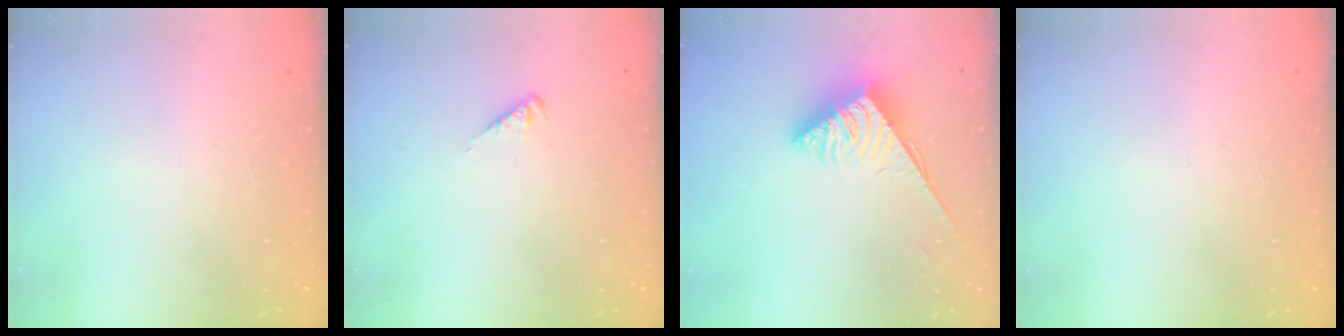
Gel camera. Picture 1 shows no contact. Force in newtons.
{"total": 2.6, "press": 2.5, "slide": 0.5}
{"total": 3.9, "press": 3.8, "slide": 0.5}
{"total": 0.0}